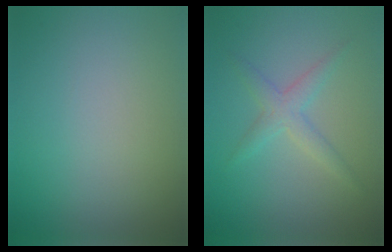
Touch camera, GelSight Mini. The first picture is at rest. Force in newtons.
{"total": 2.2, "press": 2.2, "slide": 0.1}